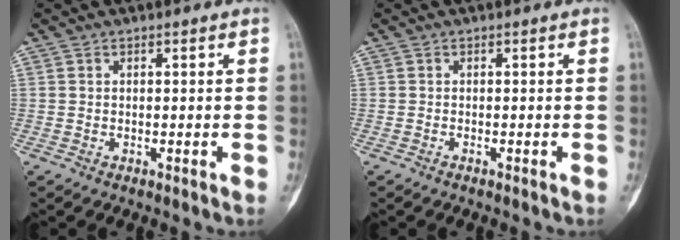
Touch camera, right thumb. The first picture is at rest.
{"total": 0.6, "force": [-0.5, 0.1, 0.4], "torque": [-0.011, 0.001, -0.004]}